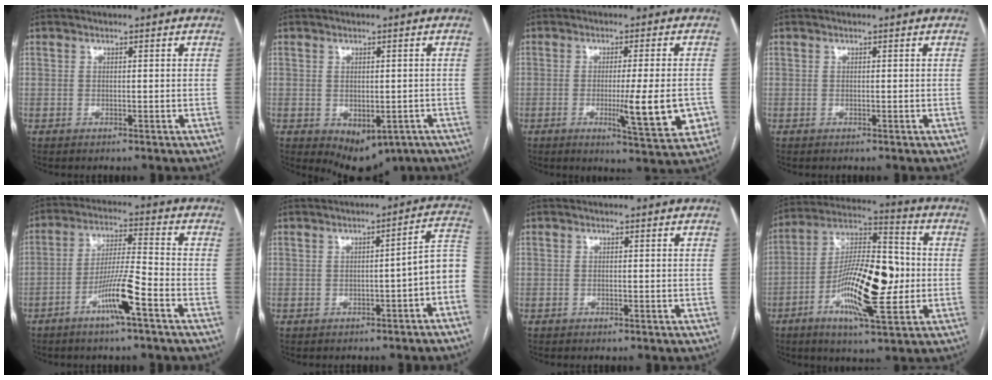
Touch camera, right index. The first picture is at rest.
{"total": 7.1, "force": [-3.5, 4.5, 4.2], "torque": [-0.040, -0.004, -0.038]}
{"total": 9.8, "force": [-2.3, 0.9, 9.5], "torque": [-0.127, -0.016, -0.028]}
{"total": 0.0}
{"total": 8.7, "force": [-4.5, -0.2, 7.4], "torque": [-0.143, 0.001, -0.084]}
{"total": 6.6, "force": [-2.7, 1.0, 5.9], "torque": [-0.057, 0.029, -0.037]}
{"total": 0.0}
{"total": 17.6, "force": [-3.5, 4.4, 16.7], "torque": [-0.308, 0.008, -0.059]}